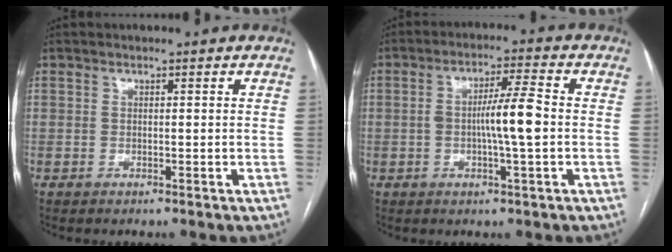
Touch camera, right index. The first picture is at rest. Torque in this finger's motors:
{"motor_torque": [1.18, 0.13, 0.25, 0.12]}